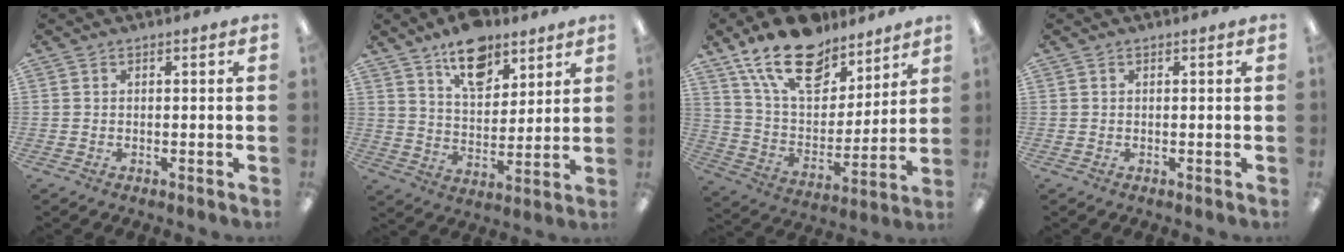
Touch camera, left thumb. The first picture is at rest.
{"total": 13.4, "force": [9.5, 7.1, 6.3], "torque": [-0.088, -0.049, 0.170]}
{"total": 19.8, "force": [14.2, 9.8, 9.8], "torque": [-0.181, -0.077, 0.254]}
{"total": 0.0}